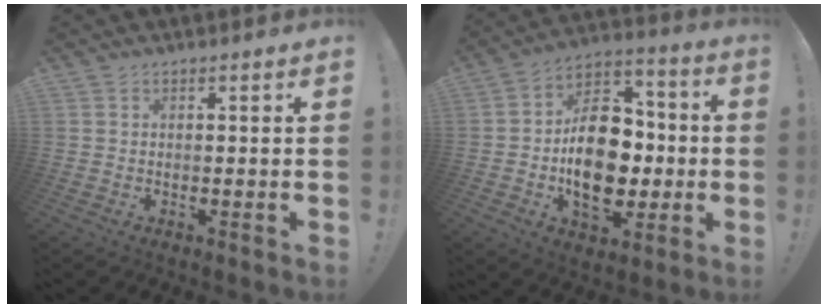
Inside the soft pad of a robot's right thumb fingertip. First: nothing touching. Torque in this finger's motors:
{"motor_torque": [2.67, 2.34, 0.22, -0.01, 0.26]}